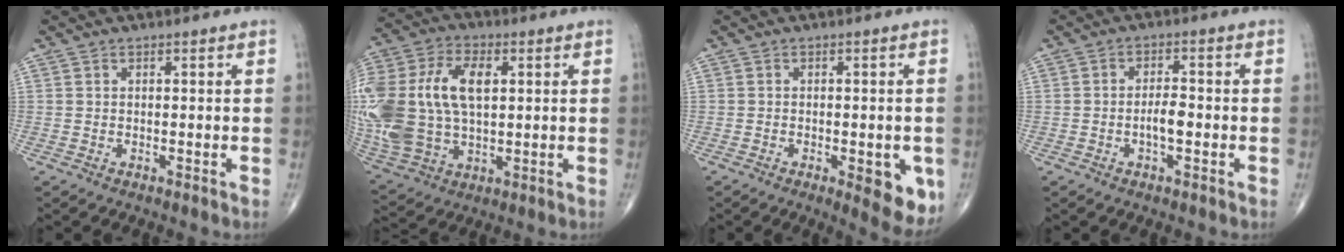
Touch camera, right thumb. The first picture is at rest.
{"total": 26.2, "force": [3.3, 16.1, 20.4], "torque": [-0.486, 0.017, 0.073]}
{"total": 8.4, "force": [-2.7, 3.1, 7.4], "torque": [-0.072, -0.009, -0.027]}
{"total": 3.7, "force": [-1.0, 1.5, 3.2], "torque": [-0.052, 0.010, -0.020]}